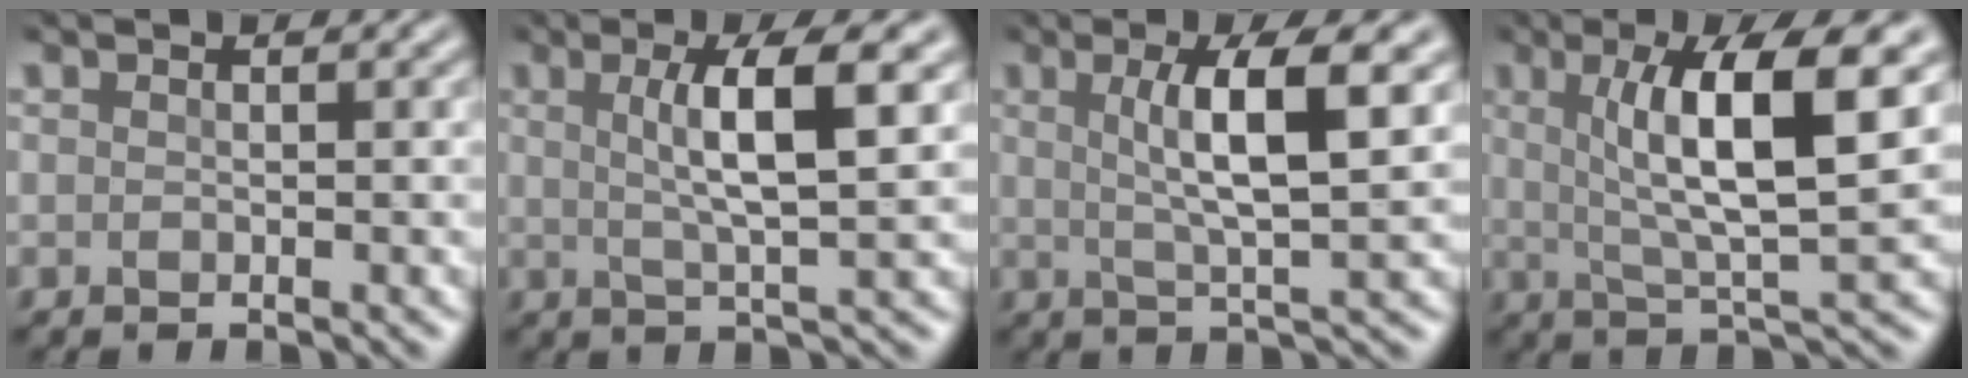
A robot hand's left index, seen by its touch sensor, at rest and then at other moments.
{"total": 6.0, "force": [1.4, 1.2, 5.7], "torque": [-0.089, 0.002, 0.023]}
{"total": 6.6, "force": [1.6, 1.4, 6.3], "torque": [-0.097, 0.001, 0.027]}
{"total": 9.0, "force": [2.1, 2.1, 8.4], "torque": [-0.121, -0.009, 0.037]}